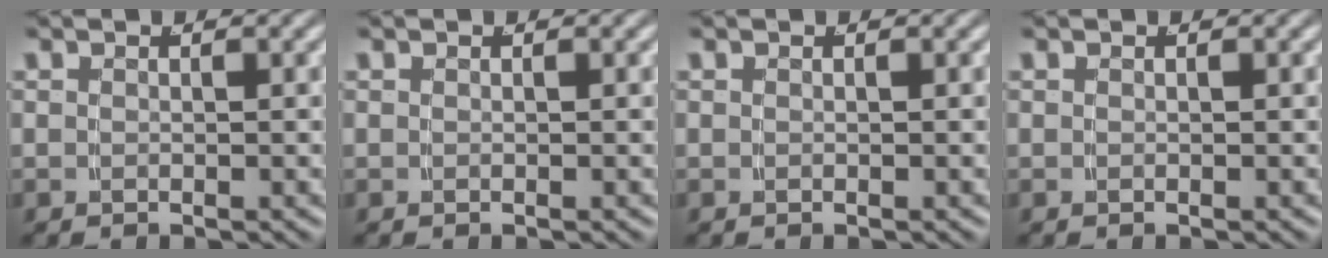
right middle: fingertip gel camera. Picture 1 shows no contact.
{"total": 0.0}
{"total": 0.0}
{"total": 0.0}